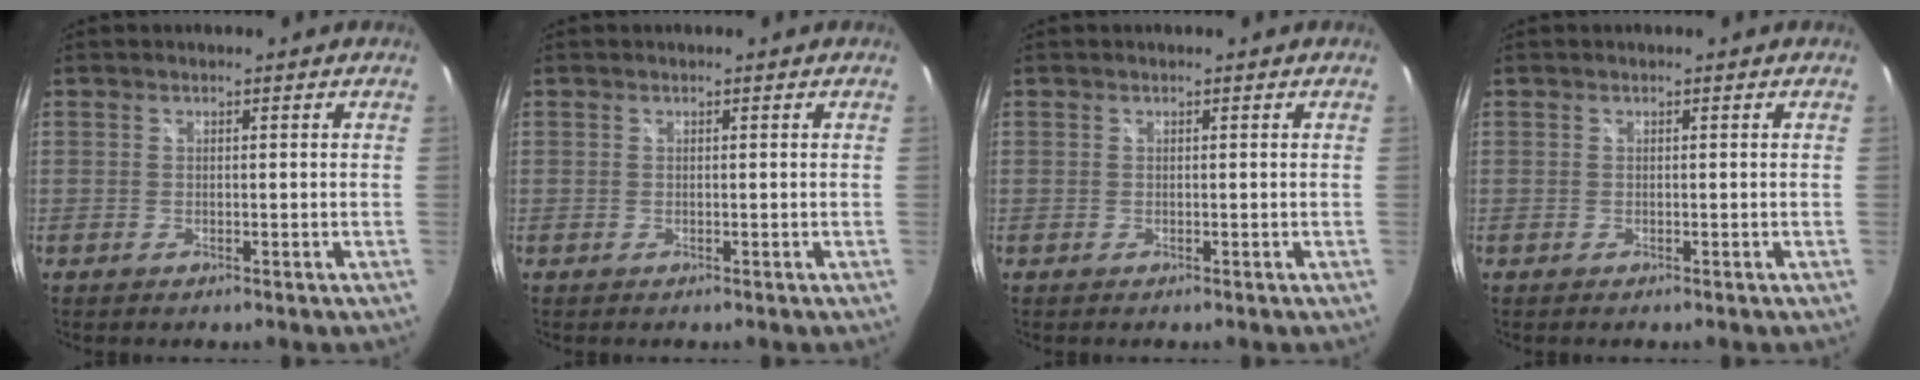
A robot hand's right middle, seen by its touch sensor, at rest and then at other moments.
{"total": 0.0}
{"total": 0.0}
{"total": 0.0}